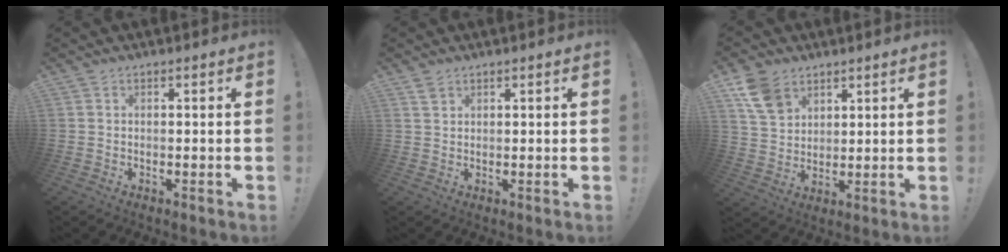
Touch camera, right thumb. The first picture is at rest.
{"total": 1.9, "force": [1.4, 1.0, 0.8], "torque": [-0.003, -0.008, 0.025]}
{"total": 10.5, "force": [6.3, 7.1, 4.4], "torque": [-0.078, -0.026, 0.128]}